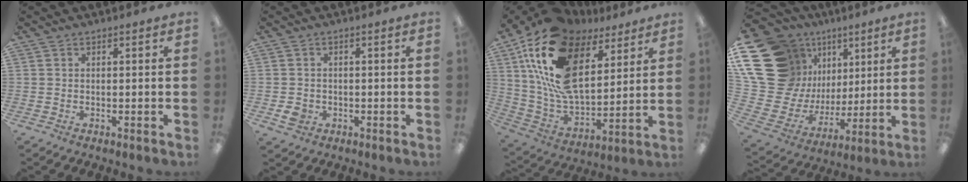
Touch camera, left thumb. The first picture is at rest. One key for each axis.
{"total": 3.5, "fx": -1.1, "fy": 3.1, "fz": 1.4, "tx": -0.027, "ty": 0.003, "tz": -0.018}
{"total": 23.4, "fx": 10.6, "fy": 13.5, "fz": 15.9, "tx": -0.338, "ty": -0.063, "tz": 0.193}
{"total": 24.0, "fx": 10.4, "fy": 19.2, "fz": 10.1, "tx": -0.199, "ty": -0.086, "tz": 0.236}